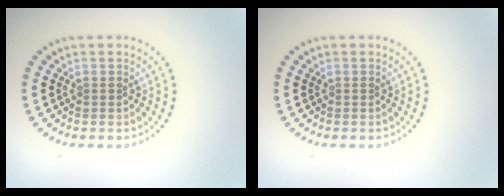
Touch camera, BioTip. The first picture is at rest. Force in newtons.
{"total": 0.0}